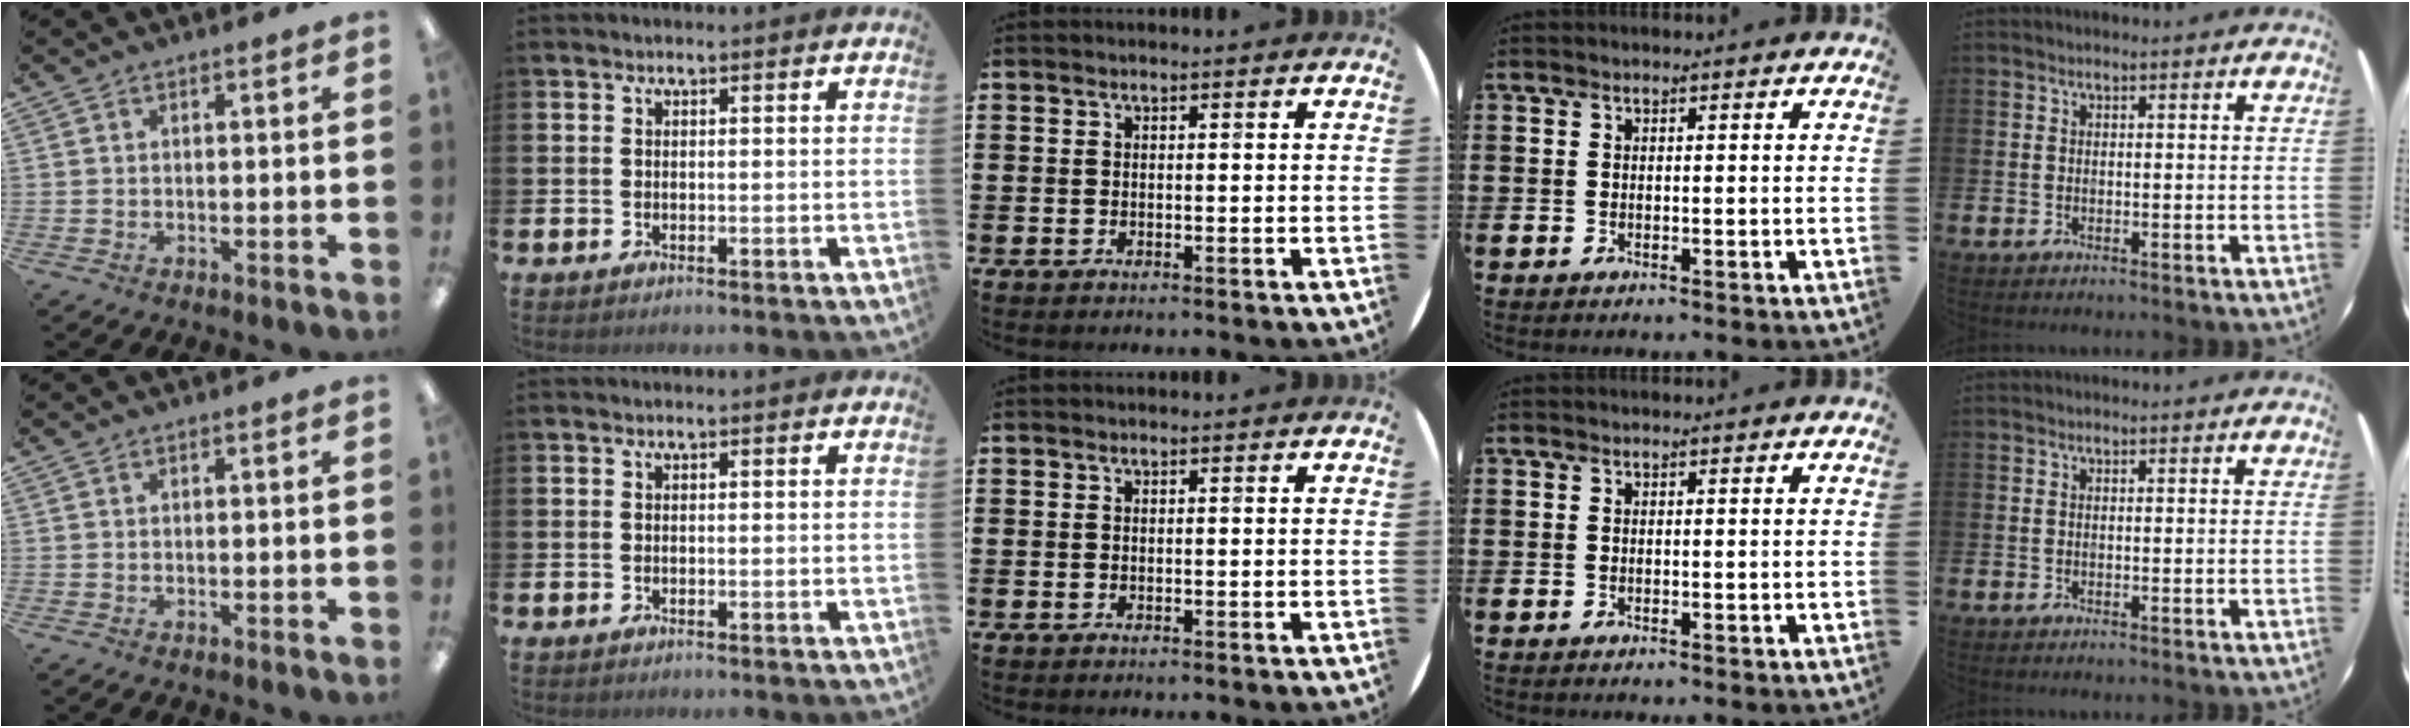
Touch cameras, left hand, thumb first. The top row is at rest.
{}